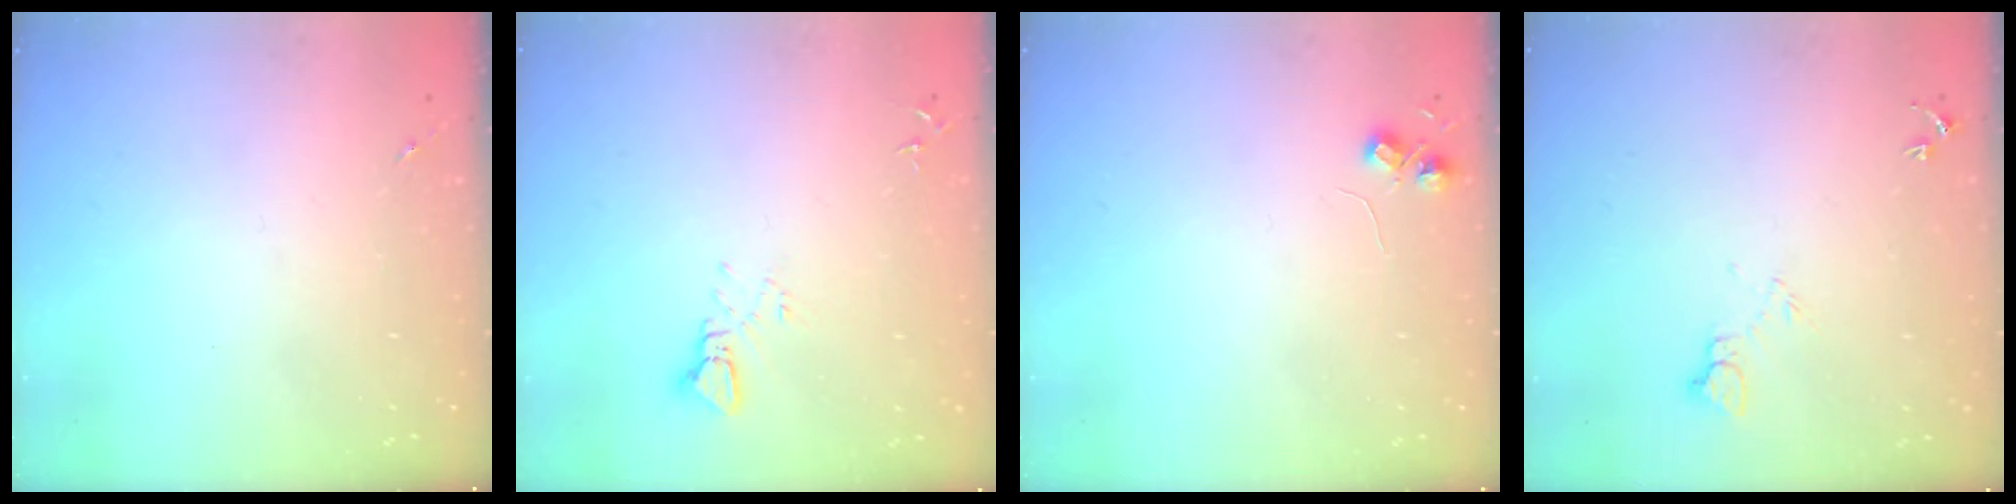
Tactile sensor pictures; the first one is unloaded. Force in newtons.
{"total": 3.4, "press": 3.4, "slide": 0.2}
{"total": 5.2, "press": 5.2, "slide": 0.7}
{"total": 5.6, "press": 5.6, "slide": 0.6}